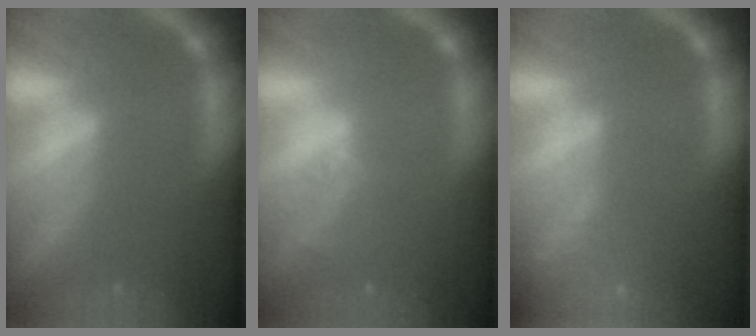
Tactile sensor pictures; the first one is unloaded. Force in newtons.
{"total": 2.0}
{"total": 10.0}